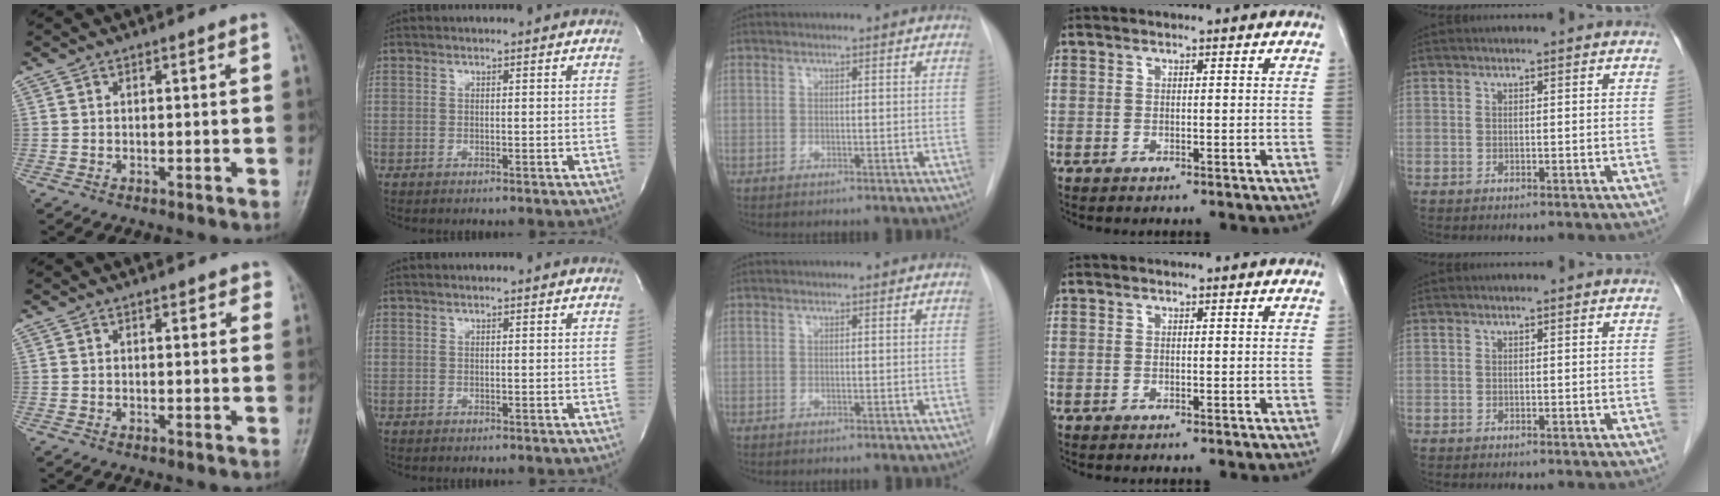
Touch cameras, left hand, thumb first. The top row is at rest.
{"thumb": {"total": 2.4, "force": [1.6, 1.2, 1.4], "torque": [0.002, -0.004, 0.014]}}